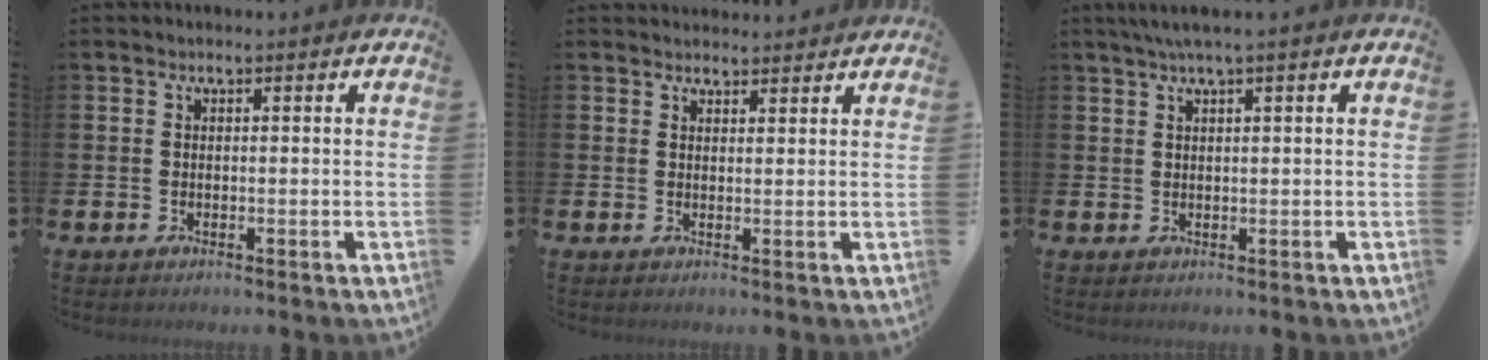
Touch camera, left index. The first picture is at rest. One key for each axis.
{"total": 2.1, "fx": 2.1, "fy": 0.5, "fz": -0.1, "tx": 0.006, "ty": -0.010, "tz": 0.037}
{"total": 2.2, "fx": 1.5, "fy": -0.2, "fz": 1.6, "tx": -0.037, "ty": 0.004, "tz": 0.028}